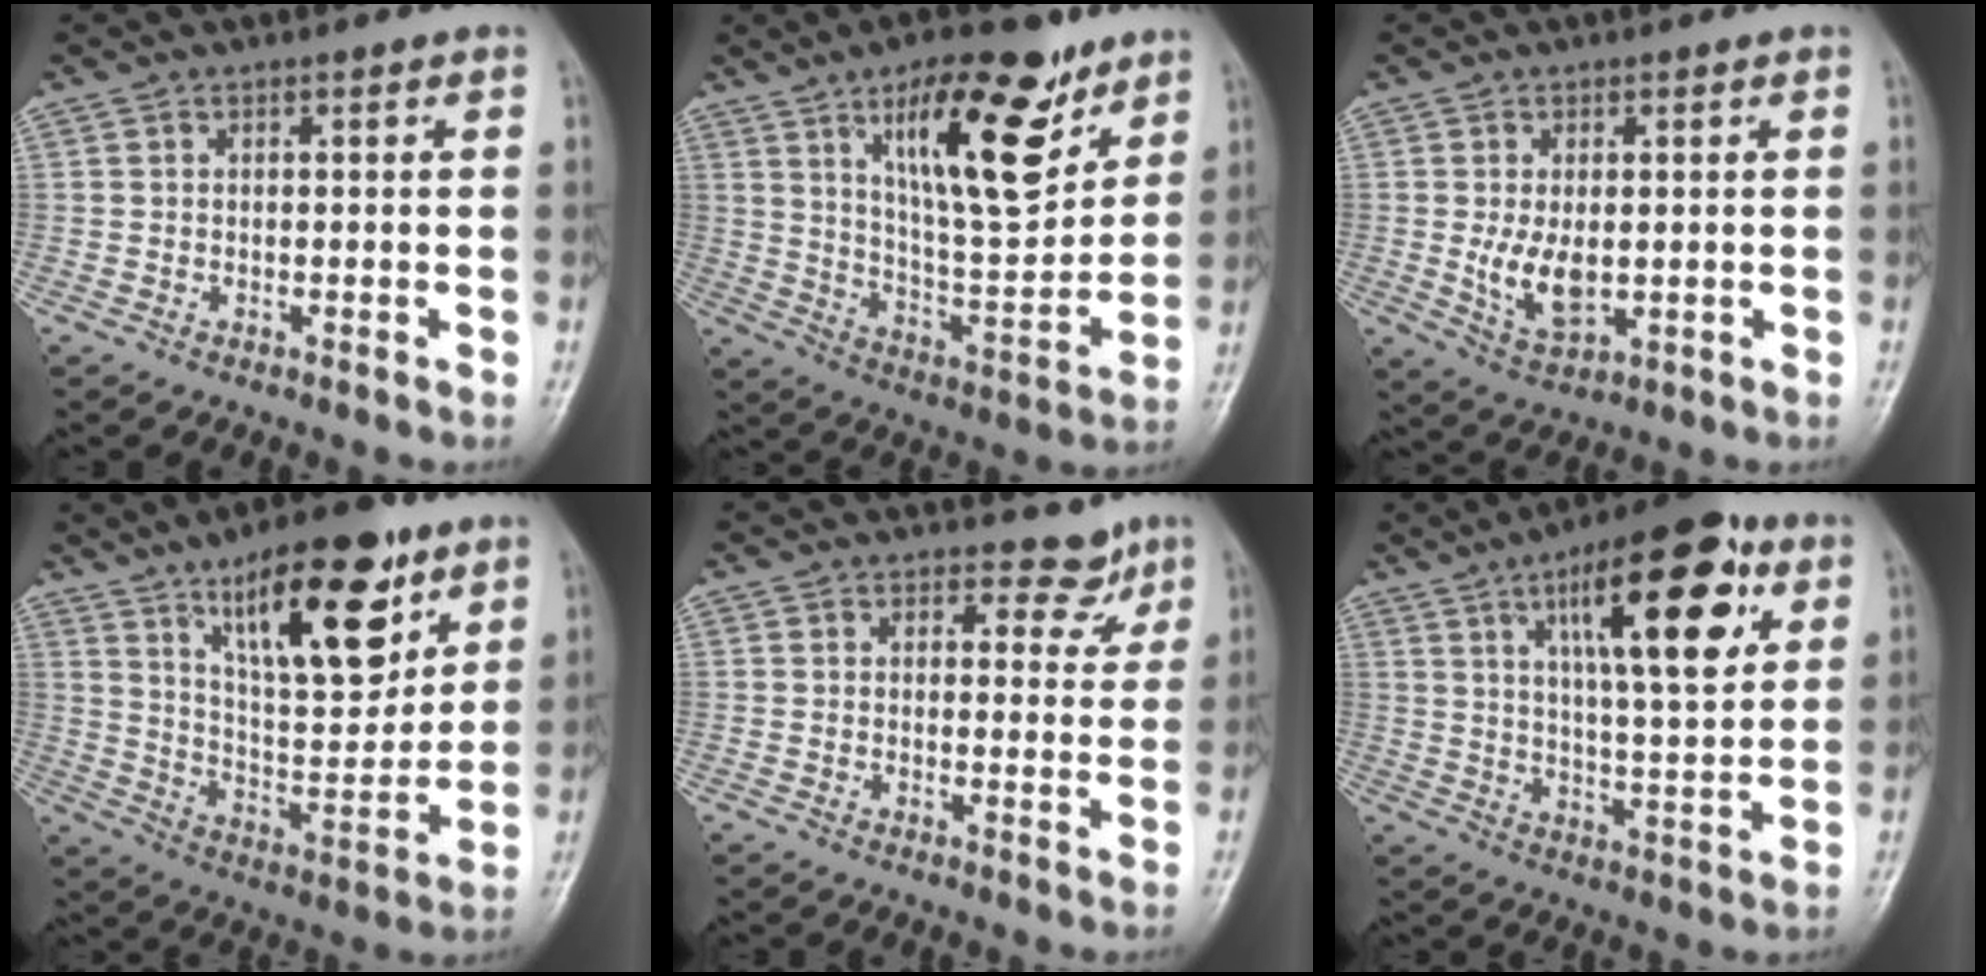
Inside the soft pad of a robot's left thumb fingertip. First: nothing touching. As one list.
[{"total": 19.6, "force": [10.6, 7.0, 14.9], "torque": [-0.197, -0.061, 0.181]}, {"total": 6.7, "force": [-0.1, 3.8, 5.5], "torque": [-0.094, -0.016, 0.008]}, {"total": 20.4, "force": [11.4, 7.9, 15.1], "torque": [-0.187, -0.057, 0.191]}, {"total": 4.3, "force": [3.4, 2.6, 0.6], "torque": [0.017, -0.026, 0.038]}, {"total": 19.4, "force": [8.3, 6.3, 16.4], "torque": [-0.220, -0.025, 0.125]}]